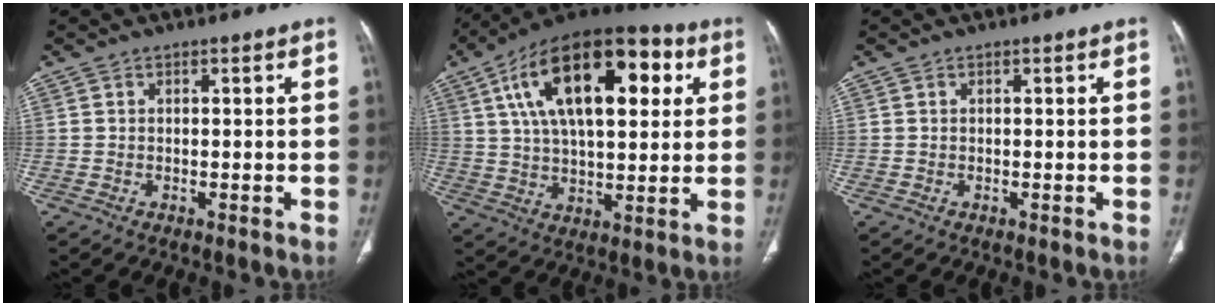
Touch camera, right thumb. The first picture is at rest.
{"total": 25.2, "force": [8.1, 12.1, 20.5], "torque": [-0.323, 0.014, 0.126]}
{"total": 0.0}